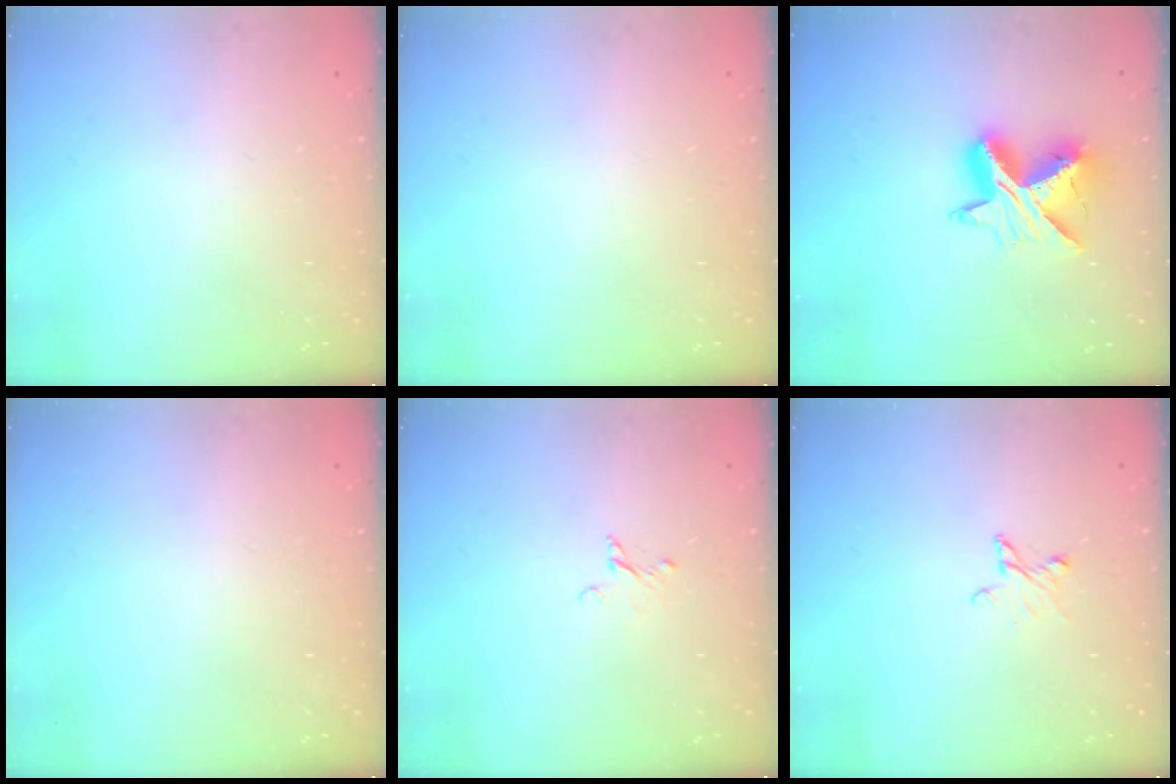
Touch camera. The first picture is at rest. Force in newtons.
{"total": 0.0}
{"total": 9.5, "press": 9.5, "slide": 0.7}
{"total": 0.0}
{"total": 2.1, "press": 2.1, "slide": 0.1}
{"total": 4.0, "press": 4.0, "slide": 0.4}